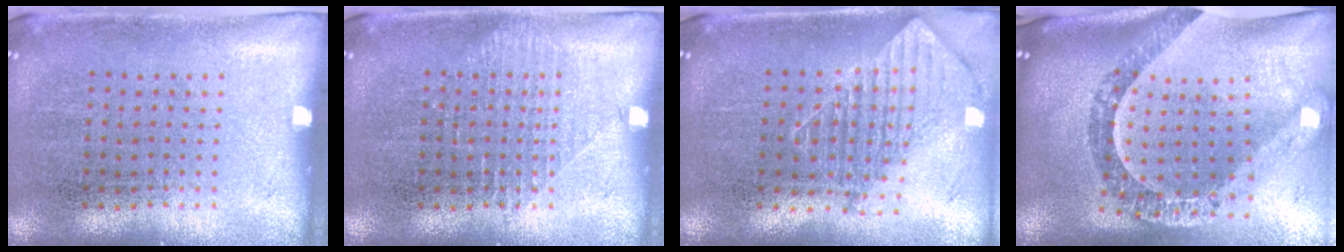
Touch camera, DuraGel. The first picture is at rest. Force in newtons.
{"total": 1.0, "press": 1.0, "slide": 0.2}
{"total": 1.7, "press": 1.3, "slide": 1.0}
{"total": 2.3, "press": 1.9, "slide": 1.3}